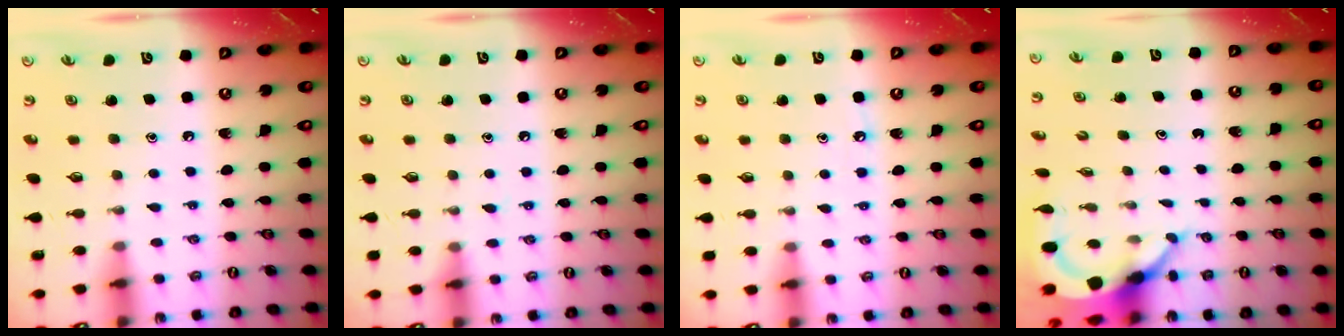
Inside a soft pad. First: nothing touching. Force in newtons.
{"total": 4.7, "press": 4.7, "slide": 0.7}
{"total": 4.0, "press": 4.0, "slide": 0.6}
{"total": 5.4, "press": 5.3, "slide": 0.7}